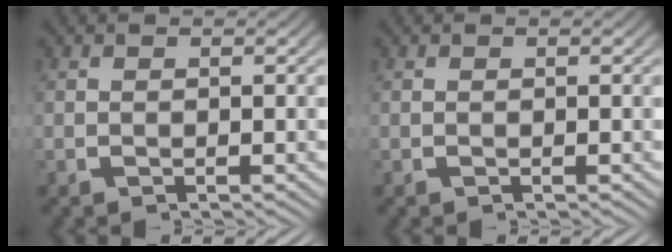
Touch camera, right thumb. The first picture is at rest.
{"total": 0.0}